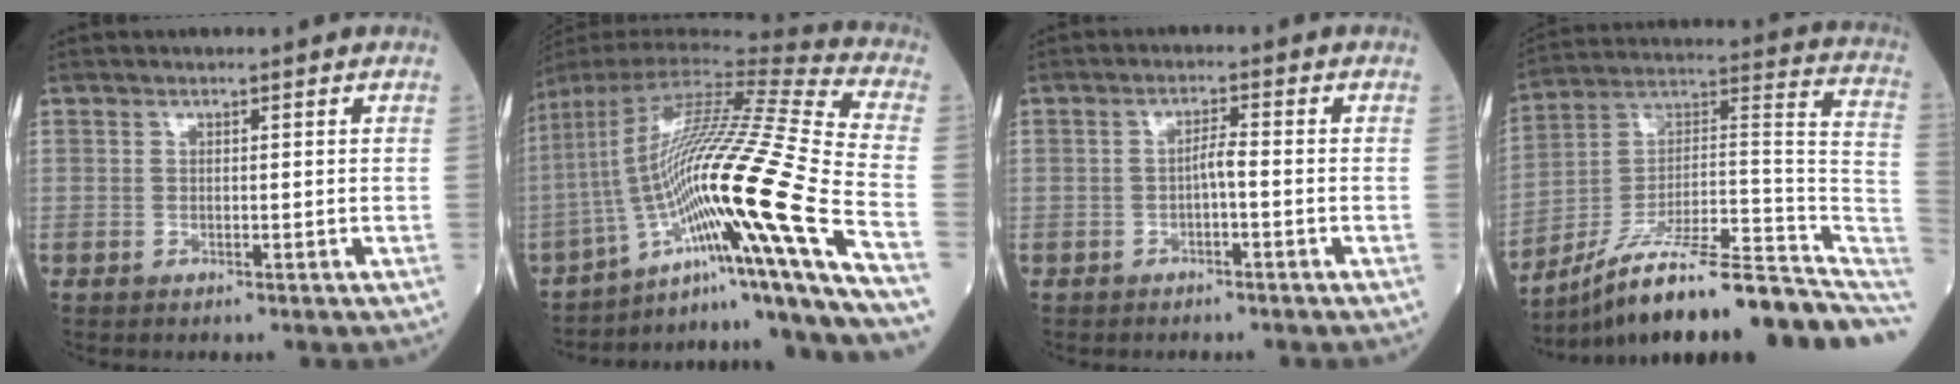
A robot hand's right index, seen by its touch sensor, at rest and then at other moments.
{"total": 29.3, "force": [-10.8, -1.7, 27.2], "torque": [-0.429, -0.014, -0.190]}
{"total": 2.0, "force": [-0.7, 0.1, 1.8], "torque": [-0.030, 0.003, -0.015]}
{"total": 24.8, "force": [-19.5, 3.8, 14.8], "torque": [-0.148, 0.032, -0.302]}